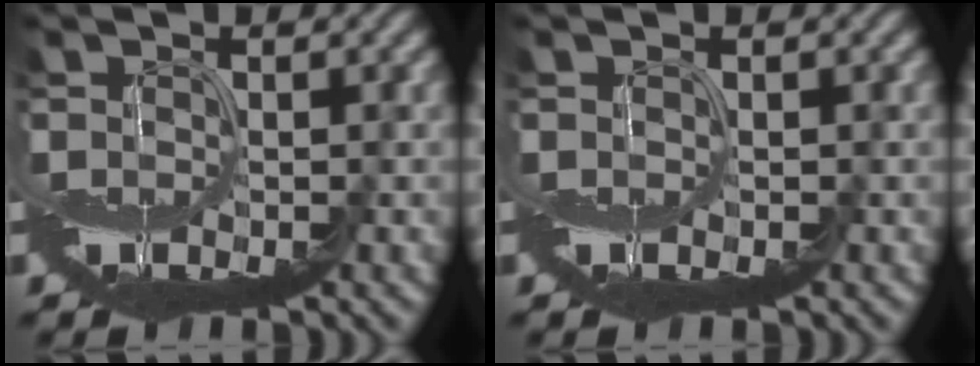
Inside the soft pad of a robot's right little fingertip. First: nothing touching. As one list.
[{"total": 0.0}]